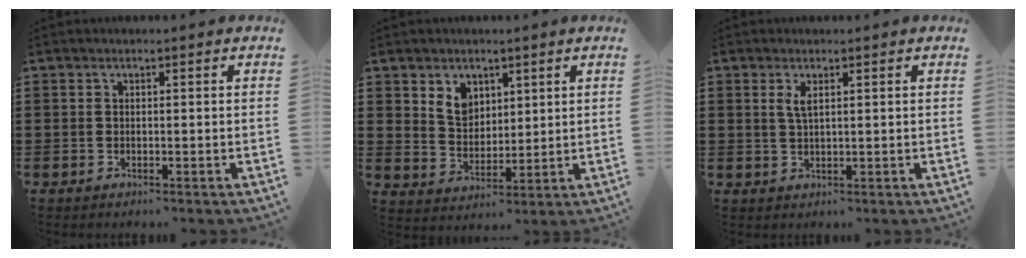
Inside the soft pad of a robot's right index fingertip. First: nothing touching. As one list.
[{"total": 5.1, "force": [2.9, 3.8, 1.7], "torque": [-0.050, 0.013, 0.056]}, {"total": 2.1, "force": [0.9, 0.6, 1.8], "torque": [-0.038, 0.003, 0.015]}]